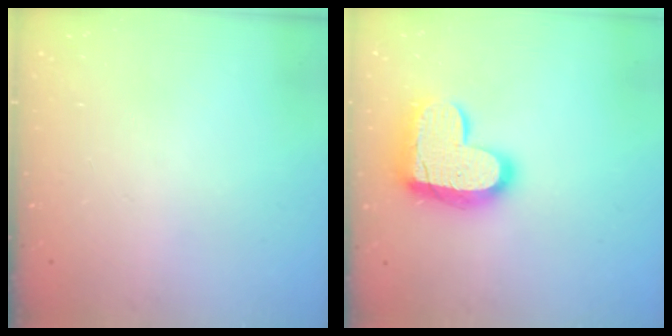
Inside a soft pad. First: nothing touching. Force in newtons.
{"total": 17.2, "press": 17.1, "slide": 1.1}